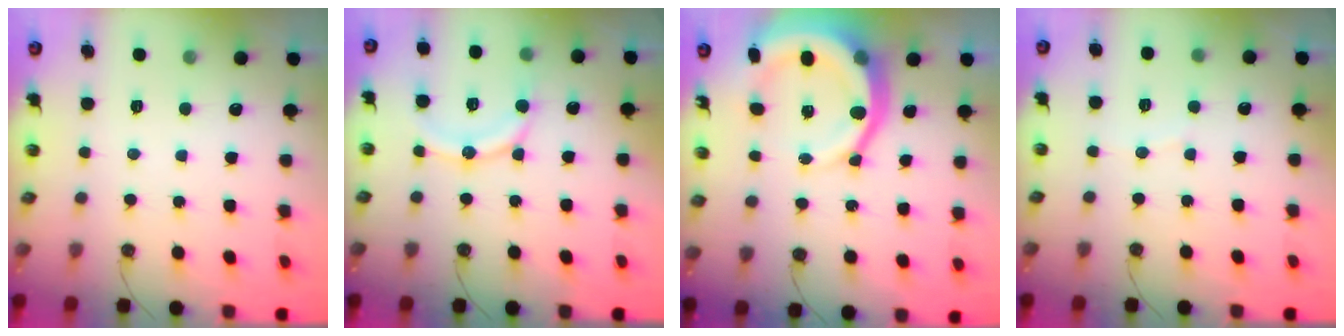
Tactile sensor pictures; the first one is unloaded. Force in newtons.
{"total": 12.7, "press": 12.4, "slide": 2.7}
{"total": 16.2, "press": 16.0, "slide": 2.6}
{"total": 3.0, "press": 3.0, "slide": 0.4}